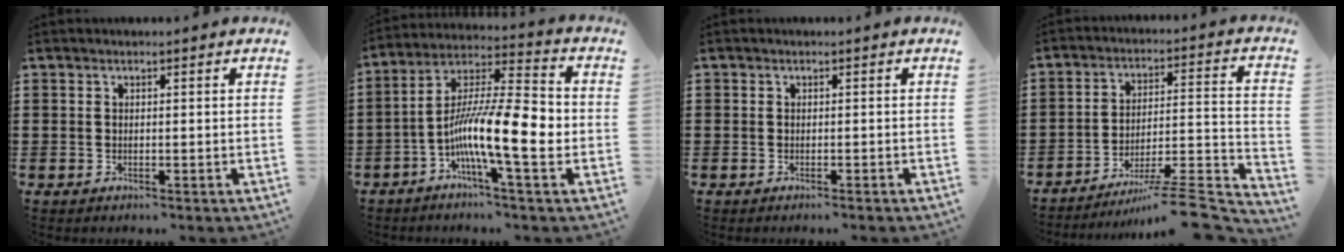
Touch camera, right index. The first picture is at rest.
{"total": 13.5, "force": [-3.7, 3.0, 12.6], "torque": [-0.255, -0.012, -0.071]}
{"total": 0.6, "force": [-0.6, 0.1, 0.1], "torque": [-0.003, -0.001, -0.012]}
{"total": 8.8, "force": [-7.2, 0.9, 5.0], "torque": [-0.070, 0.007, -0.139]}